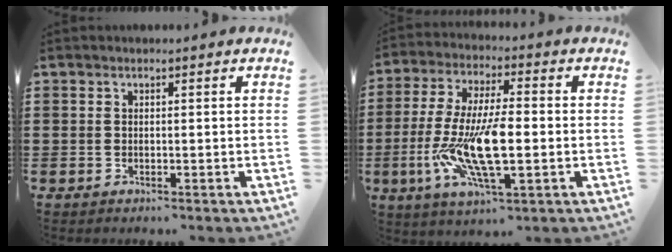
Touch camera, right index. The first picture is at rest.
{"total": 12.6, "force": [-2.8, 4.1, 11.5], "torque": [-0.253, -0.017, -0.055]}